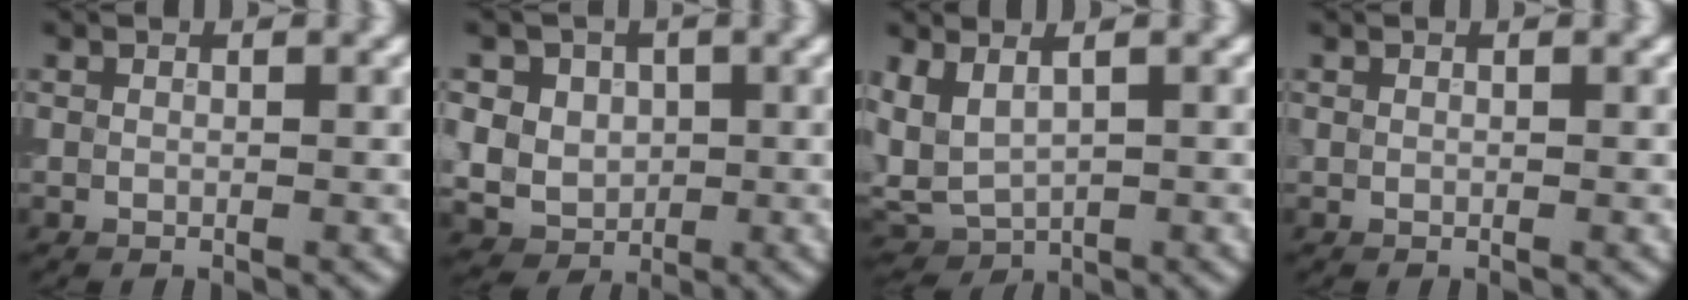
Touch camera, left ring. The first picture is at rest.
{"total": 6.7, "force": [1.7, 5.7, 3.1], "torque": [-0.058, 0.024, 0.017]}
{"total": 3.2, "force": [0.9, 1.7, 2.5], "torque": [-0.068, -0.004, 0.021]}
{"total": 0.0}